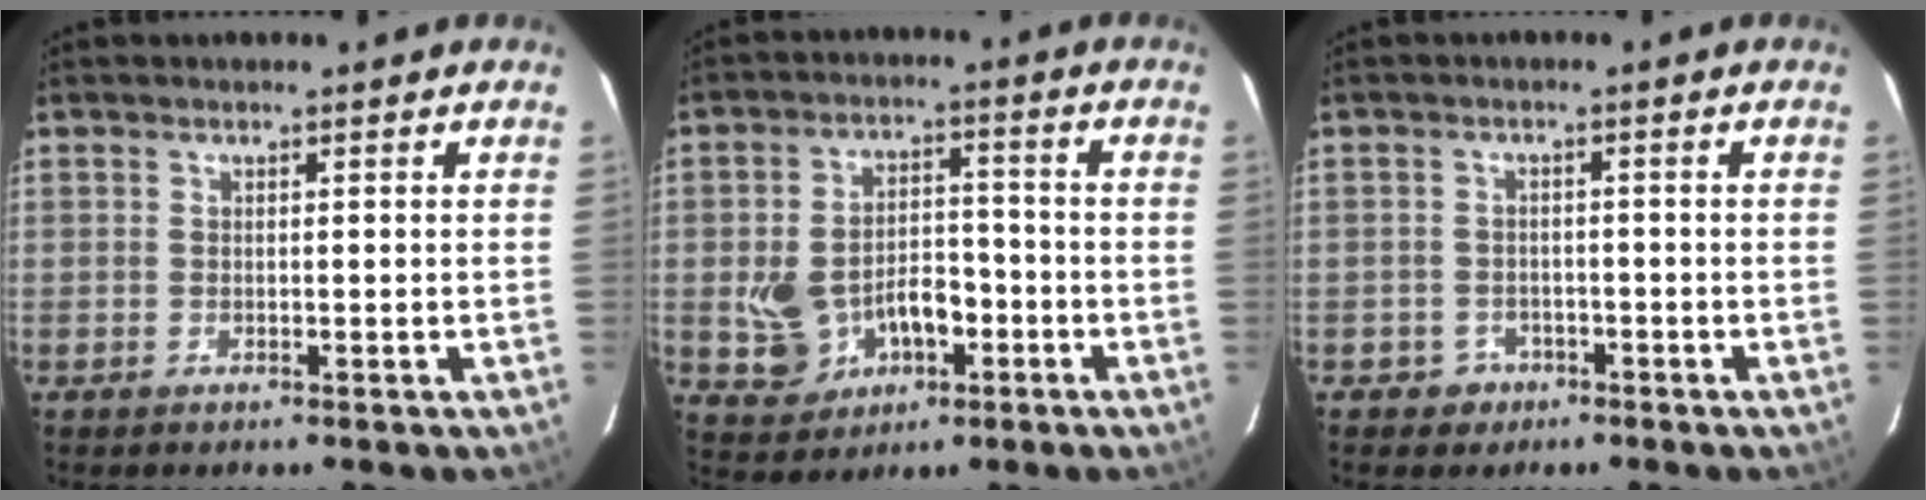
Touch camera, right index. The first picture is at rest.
{"total": 11.4, "force": [-3.4, 8.1, 7.3], "torque": [-0.161, 0.011, -0.038]}
{"total": 3.9, "force": [-2.1, 3.3, 0.3], "torque": [-0.022, 0.013, -0.032]}